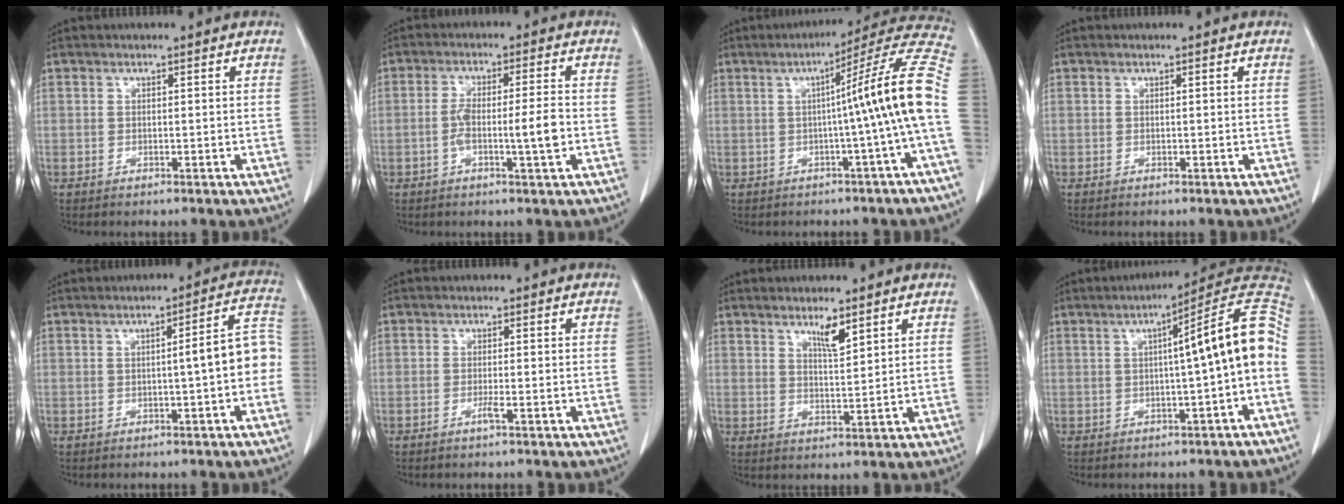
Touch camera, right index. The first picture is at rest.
{"total": 6.5, "force": [-1.4, 0.4, 6.3], "torque": [-0.116, 0.005, -0.023]}
{"total": 14.1, "force": [-0.9, -2.3, 13.9], "torque": [-0.173, 0.027, -0.023]}
{"total": 0.0}
{"total": 6.3, "force": [-1.1, 0.5, 6.2], "torque": [-0.074, 0.024, -0.019]}
{"total": 1.2, "force": [-0.6, -0.2, 1.0], "torque": [-0.023, -0.001, -0.012]}
{"total": 3.6, "force": [2.5, 0.4, 2.5], "torque": [-0.047, -0.006, 0.046]}
{"total": 12.3, "force": [-0.4, -0.1, 12.3], "torque": [-0.161, 0.038, -0.015]}